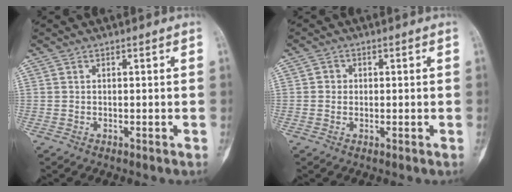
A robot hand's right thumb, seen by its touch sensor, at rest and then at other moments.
{"total": 1.6, "force": [0.1, 1.5, 0.4], "torque": [0.006, 0.005, -0.002]}